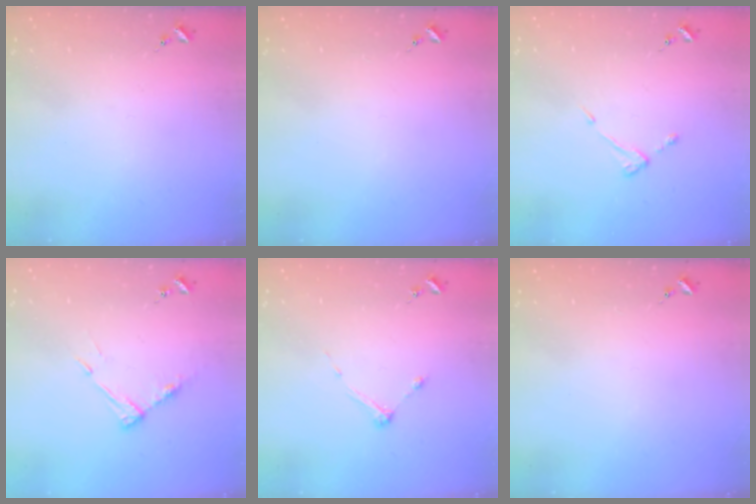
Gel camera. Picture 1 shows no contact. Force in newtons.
{"total": 0.0}
{"total": 4.3, "press": 4.3, "slide": 0.5}
{"total": 8.1, "press": 8.1, "slide": 0.6}
{"total": 4.9, "press": 4.9, "slide": 0.7}
{"total": 0.0}